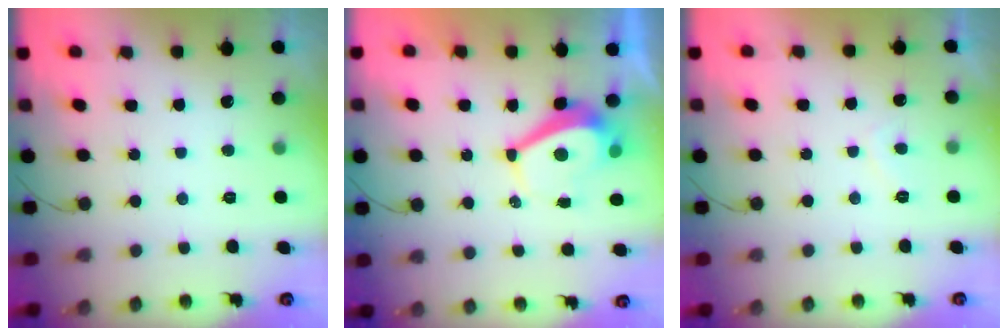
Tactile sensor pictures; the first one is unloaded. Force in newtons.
{"total": 4.3, "press": 4.3, "slide": 0.1}
{"total": 1.5, "press": 1.3, "slide": 0.7}